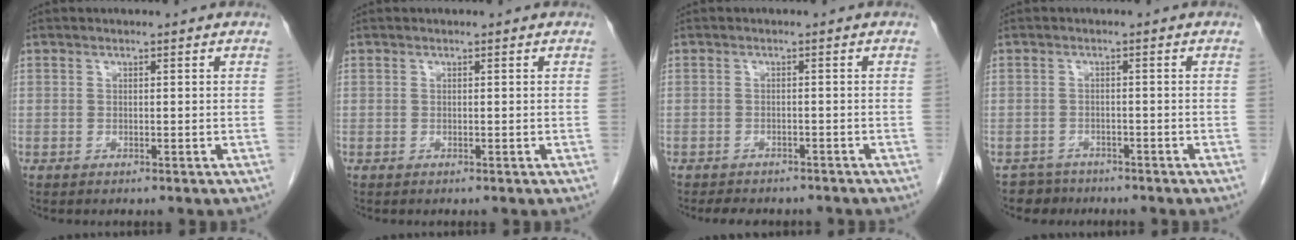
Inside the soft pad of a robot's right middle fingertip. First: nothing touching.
{"total": 0.0}
{"total": 6.5, "force": [-5.6, 2.3, 2.2], "torque": [-0.034, 0.000, -0.069]}
{"total": 2.9, "force": [-2.4, 1.5, -0.7], "torque": [0.007, 0.004, -0.040]}